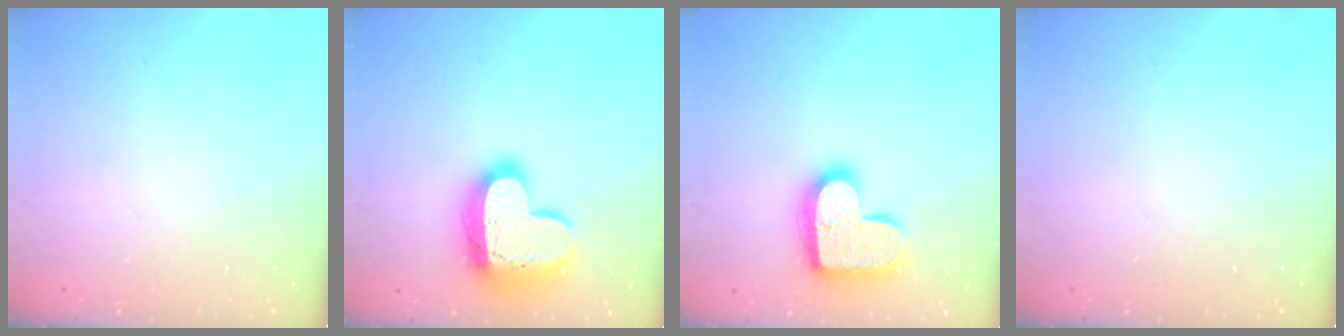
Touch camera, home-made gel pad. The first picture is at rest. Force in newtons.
{"total": 17.8, "press": 17.8, "slide": 1.5}
{"total": 17.6, "press": 17.5, "slide": 1.0}
{"total": 0.0}